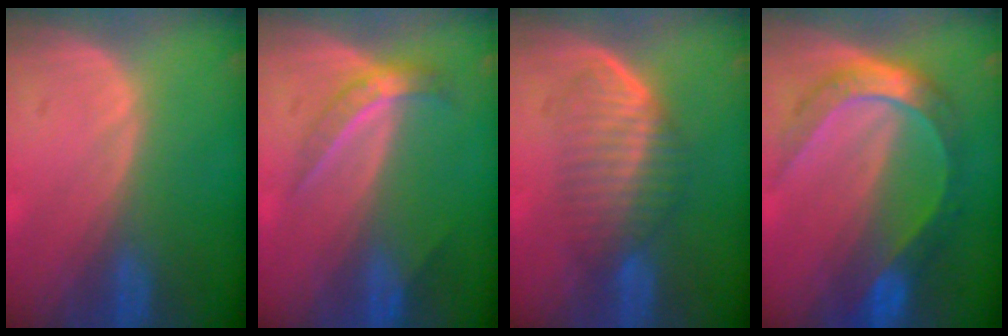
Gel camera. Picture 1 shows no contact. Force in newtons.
{"total": 4.6, "press": 4.1, "slide": 2.3}
{"total": 6.0, "press": 5.7, "slide": 1.9}
{"total": 8.3, "press": 8.3, "slide": 0.9}